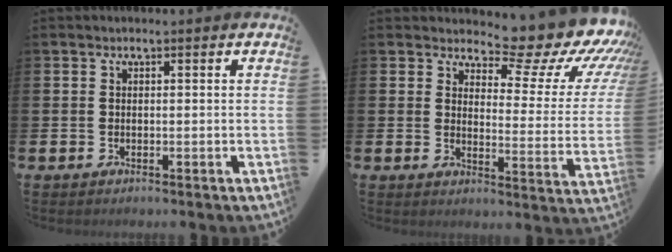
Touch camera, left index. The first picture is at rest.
{"total": 8.0, "force": [6.8, 2.8, 2.9], "torque": [-0.039, -0.073, 0.105]}